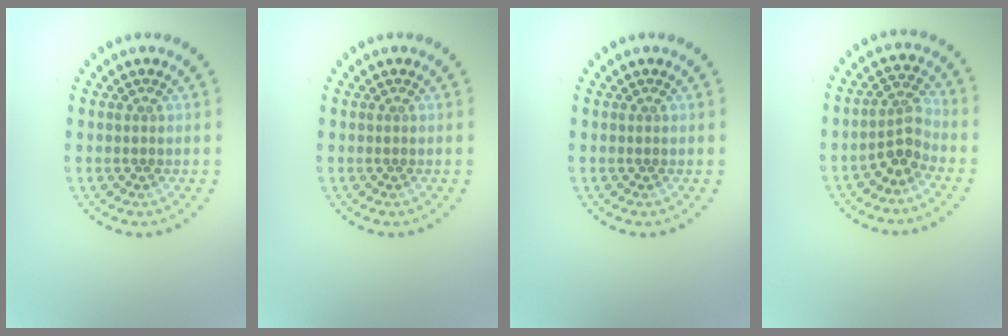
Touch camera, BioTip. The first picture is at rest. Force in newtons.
{"total": 0.0}
{"total": 0.0}
{"total": 2.5, "press": 1.9, "slide": 1.6}